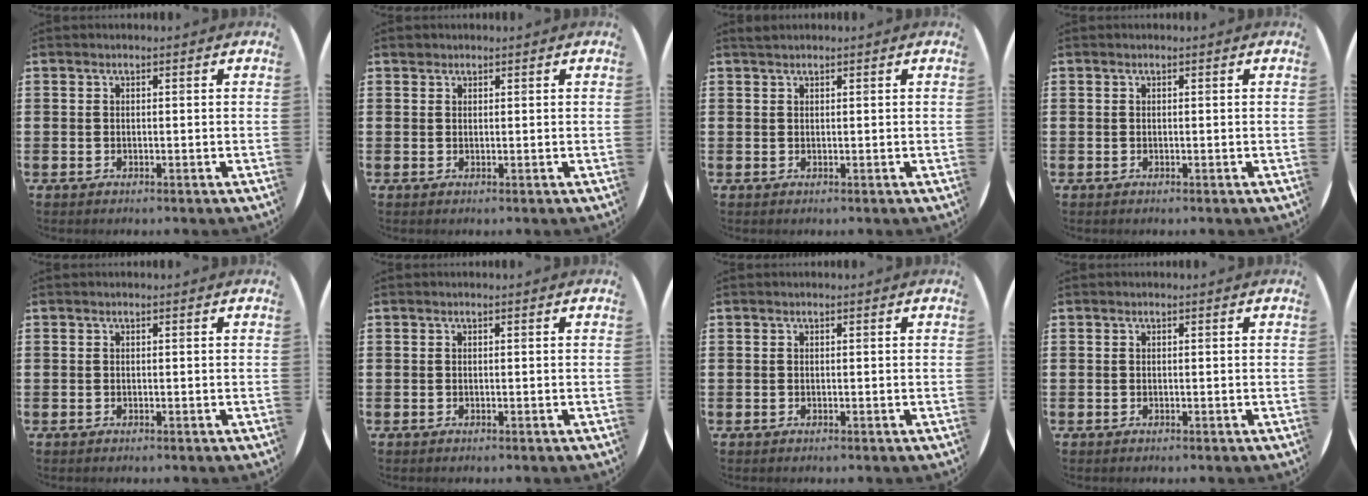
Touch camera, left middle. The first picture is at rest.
{"total": 0.7, "force": [0.6, 0.3, -0.1], "torque": [0.010, 0.000, 0.009]}
{"total": 0.6, "force": [0.6, 0.0, 0.0], "torque": [0.000, 0.002, 0.012]}
{"total": 0.0}
{"total": 0.0}
{"total": 0.0}
{"total": 0.0}
{"total": 0.0}